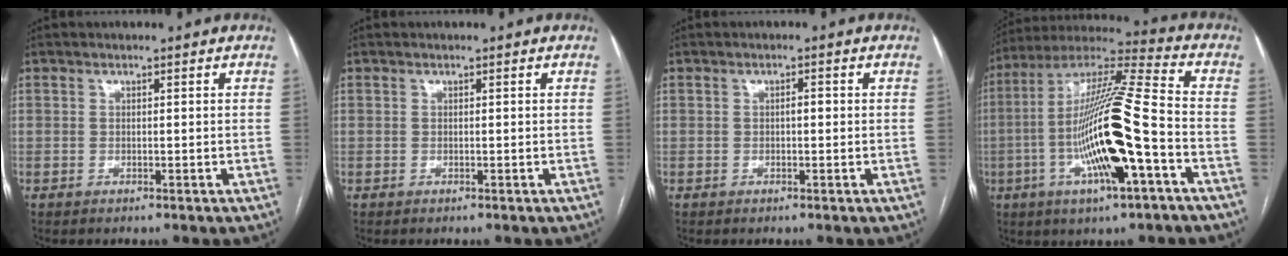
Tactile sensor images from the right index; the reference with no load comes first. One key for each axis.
{"total": 0.0}
{"total": 1.0, "fx": 0.0, "fy": 0.4, "fz": 0.9, "tx": -0.014, "ty": 0.003, "tz": -0.003}
{"total": 19.5, "fx": -5.0, "fy": 1.5, "fz": 18.8, "tx": -0.372, "ty": -0.008, "tz": -0.093}